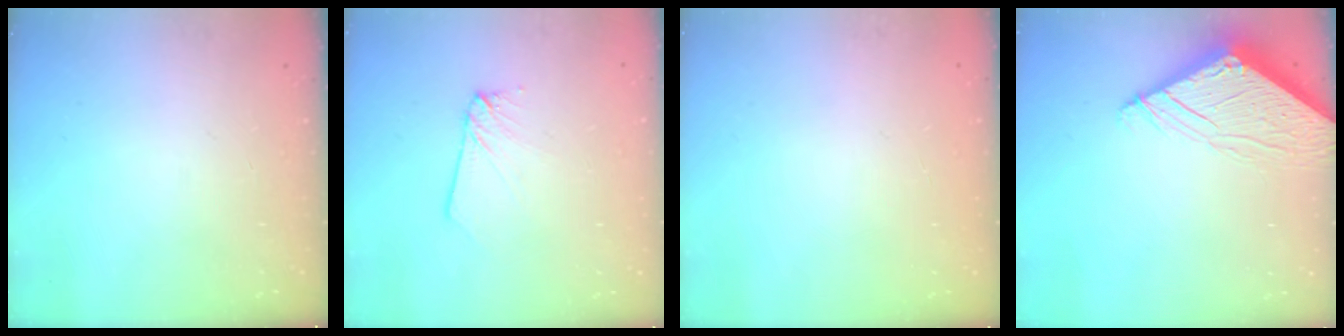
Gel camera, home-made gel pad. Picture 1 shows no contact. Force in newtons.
{"total": 3.3, "press": 3.3, "slide": 0.4}
{"total": 0.0}
{"total": 8.1, "press": 8.0, "slide": 0.8}